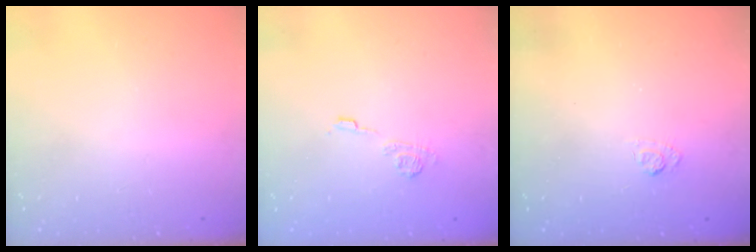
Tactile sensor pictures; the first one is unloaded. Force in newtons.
{"total": 8.0, "press": 7.9, "slide": 1.0}
{"total": 2.7, "press": 2.3, "slide": 1.5}